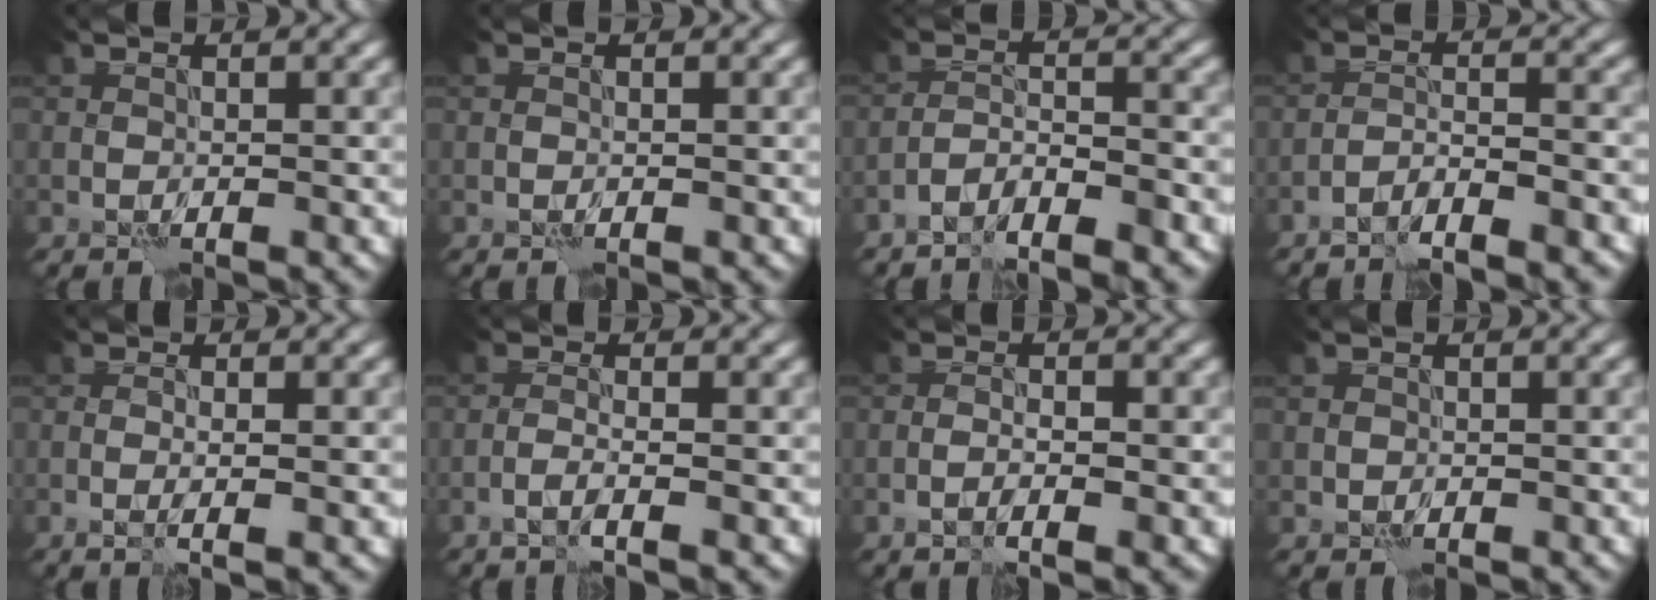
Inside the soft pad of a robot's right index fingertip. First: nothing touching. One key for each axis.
{"total": 0.0}
{"total": 3.2, "fx": -2.8, "fy": 0.4, "fz": 1.5, "tx": -0.023, "ty": 0.005, "tz": -0.053}
{"total": 3.1, "fx": -2.7, "fy": 0.1, "fz": 1.5, "tx": -0.023, "ty": 0.006, "tz": -0.051}
{"total": 1.3, "fx": 0.0, "fy": 0.0, "fz": 1.3, "tx": -0.023, "ty": -0.004, "tz": -0.002}
{"total": 1.3, "fx": -0.7, "fy": -0.1, "fz": 1.1, "tx": -0.018, "ty": 0.003, "tz": -0.021}
{"total": 1.8, "fx": -0.7, "fy": 0.3, "fz": 1.6, "tx": -0.025, "ty": 0.002, "tz": -0.014}
{"total": 0.5, "fx": 0.1, "fy": 0.4, "fz": -0.3, "tx": 0.011, "ty": -0.004, "tz": 0.000}